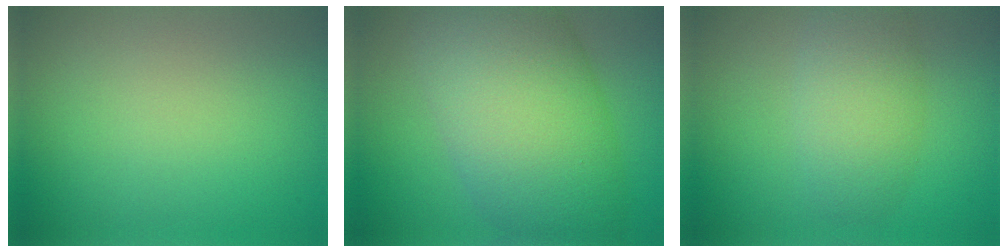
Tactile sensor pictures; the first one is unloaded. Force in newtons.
{"total": 12.2, "press": 12.2, "slide": 0.6}
{"total": 4.0, "press": 4.0, "slide": 0.1}